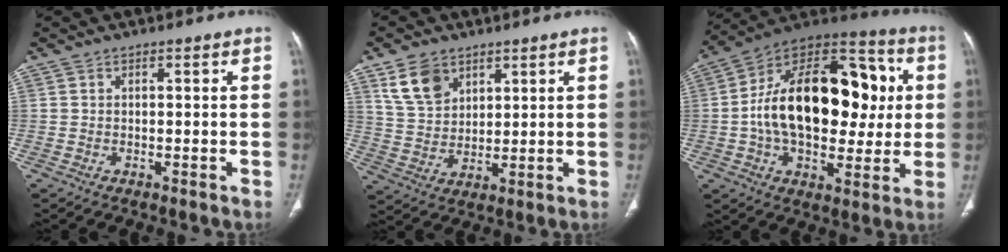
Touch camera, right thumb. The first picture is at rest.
{"total": 8.6, "force": [5.0, 5.7, 4.1], "torque": [-0.060, -0.021, 0.106]}
{"total": 29.0, "force": [1.9, 17.2, 23.2], "torque": [-0.349, 0.031, 0.029]}